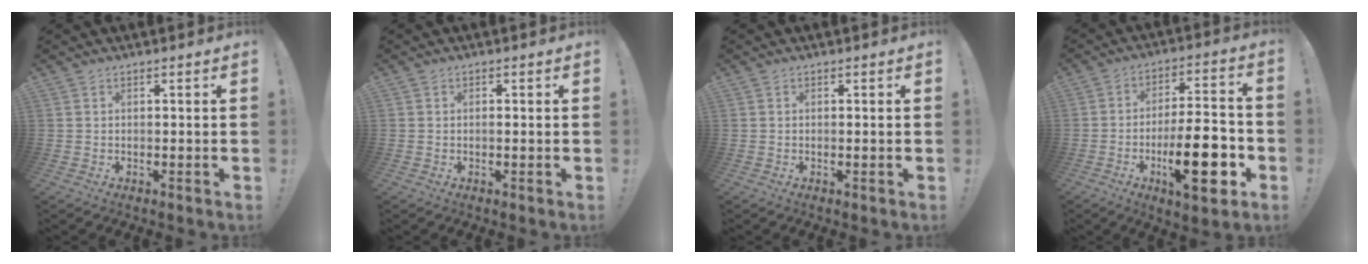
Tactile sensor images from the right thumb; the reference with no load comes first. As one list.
[{"total": 0.5, "force": [-0.5, 0.1, 0.1], "torque": [-0.001, 0.000, -0.010]}, {"total": 0.0}, {"total": 19.8, "force": [-6.9, 6.2, 17.5], "torque": [-0.264, 0.022, -0.107]}]